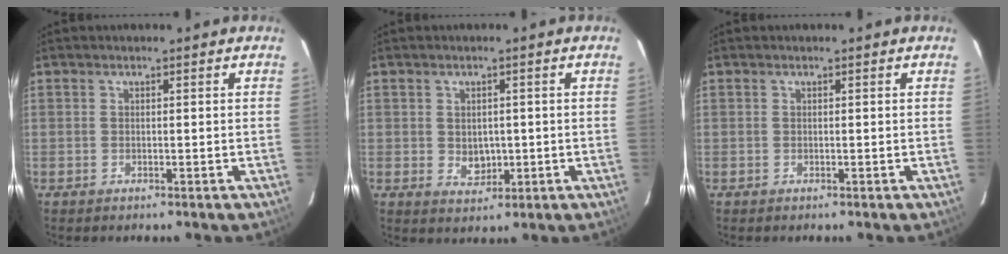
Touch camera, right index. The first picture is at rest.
{"total": 3.7, "force": [-0.2, 3.1, 2.0], "torque": [-0.032, -0.002, 0.002]}
{"total": 0.0}